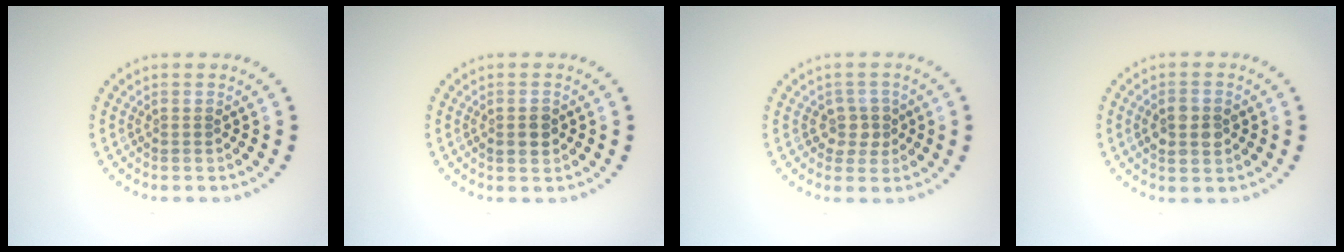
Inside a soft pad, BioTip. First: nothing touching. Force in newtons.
{"total": 1.3, "press": 1.3, "slide": 0.1}
{"total": 2.0, "press": 1.7, "slide": 1.0}
{"total": 2.9, "press": 2.9, "slide": 0.2}